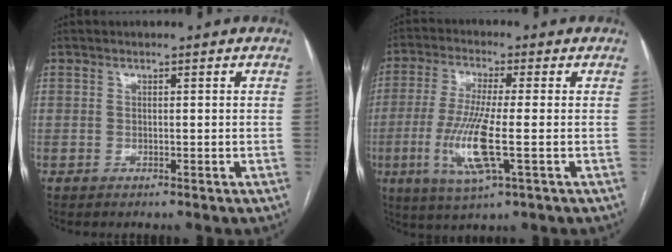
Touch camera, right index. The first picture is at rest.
{"total": 10.3, "force": [-2.3, 0.7, 10.0], "torque": [-0.218, -0.019, -0.045]}